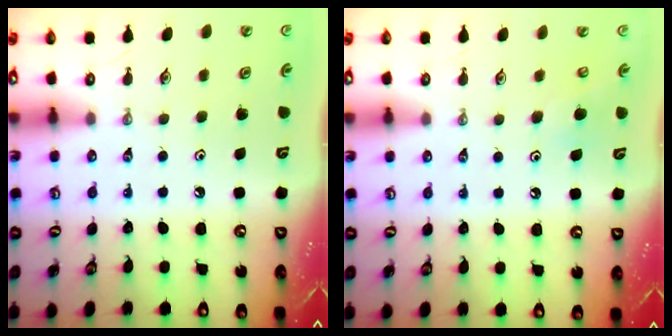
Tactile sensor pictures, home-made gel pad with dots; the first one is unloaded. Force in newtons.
{"total": 5.9, "press": 5.7, "slide": 1.6}